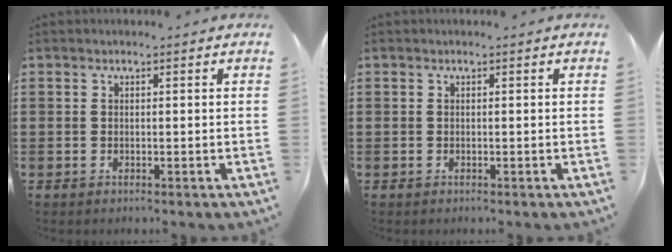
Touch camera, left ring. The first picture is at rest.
{"total": 0.0}